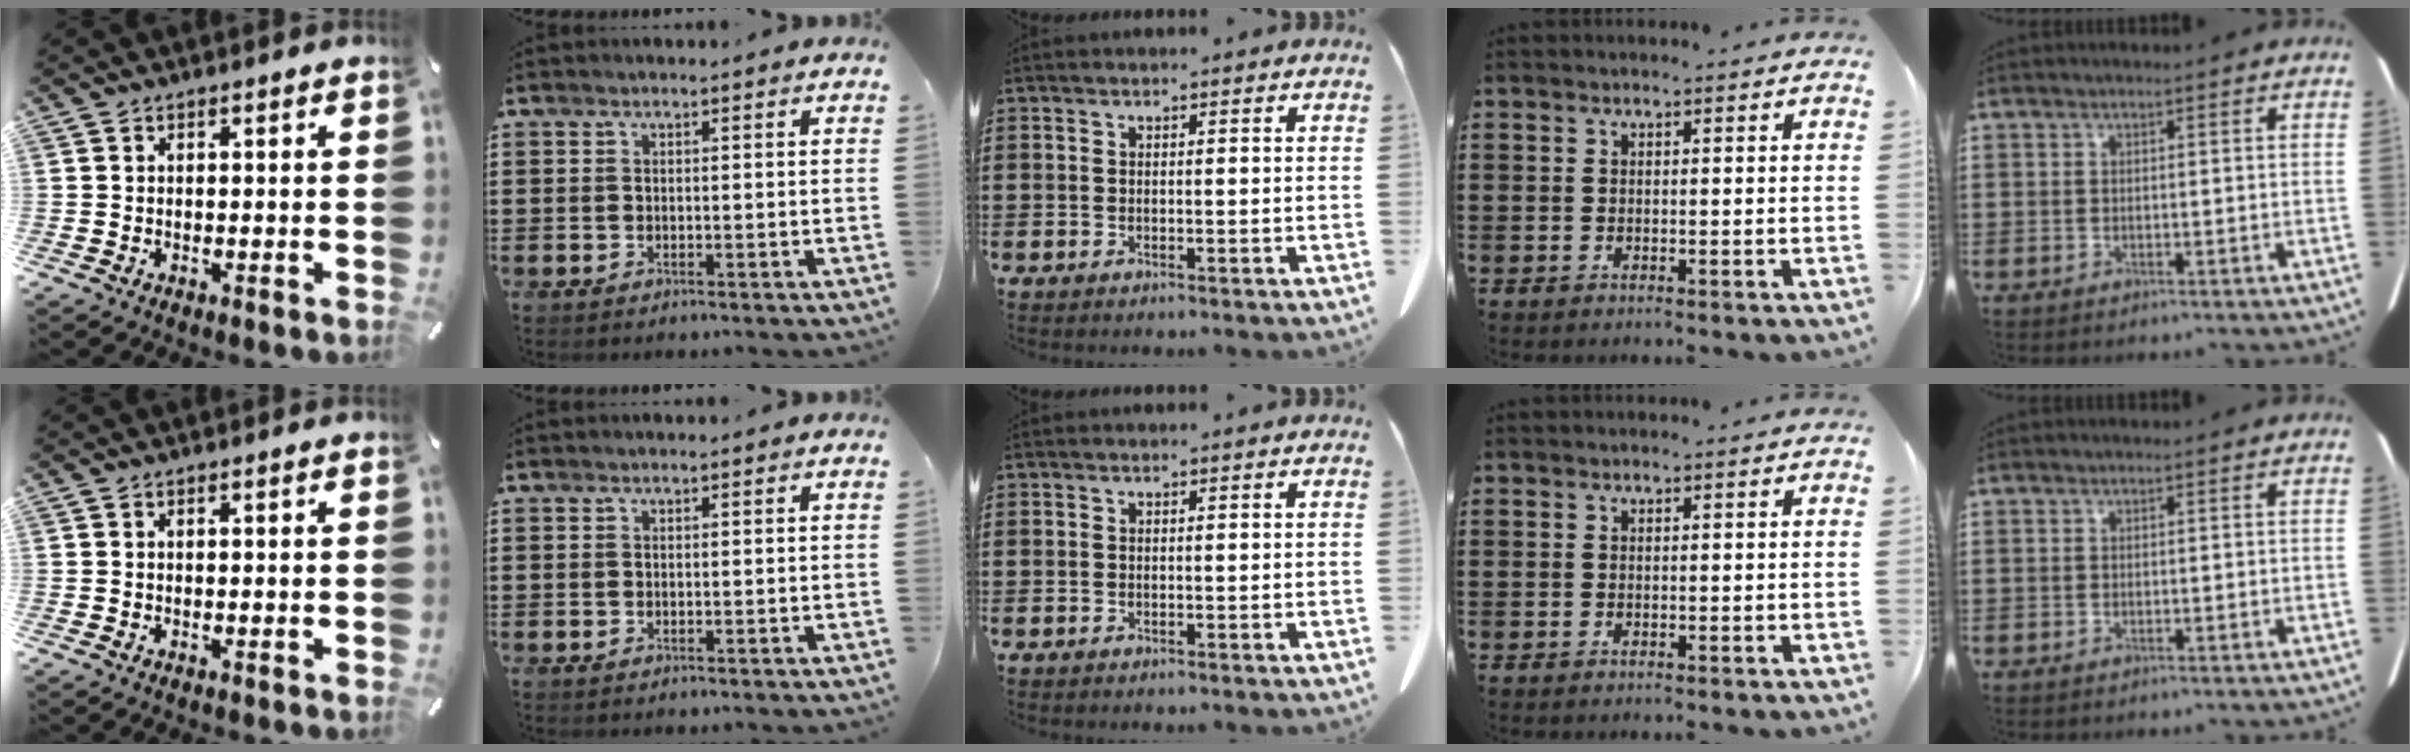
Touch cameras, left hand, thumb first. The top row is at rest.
{}